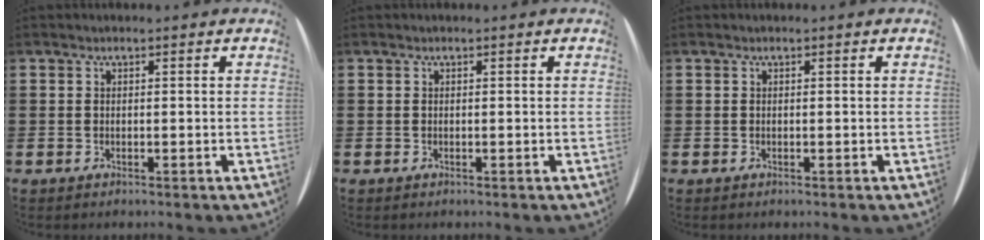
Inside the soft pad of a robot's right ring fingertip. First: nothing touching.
{"total": 0.0}
{"total": 0.0}